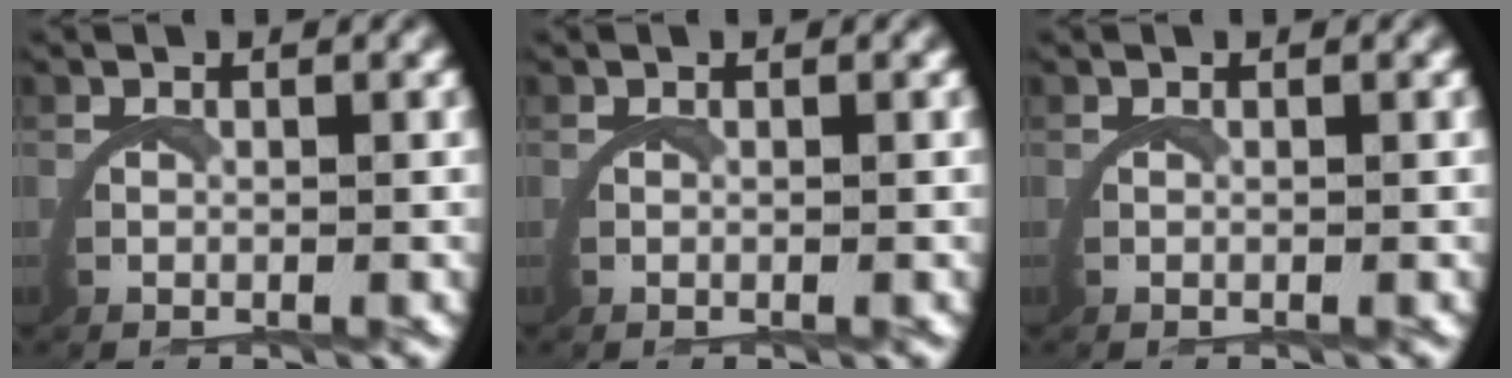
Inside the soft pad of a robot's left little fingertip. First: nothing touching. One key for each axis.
{"total": 0.0}
{"total": 0.0}